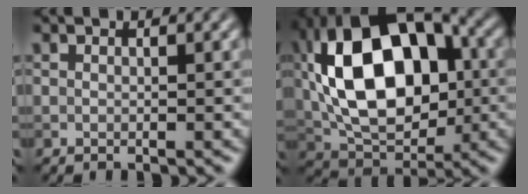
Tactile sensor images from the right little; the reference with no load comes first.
{"total": 14.3, "force": [1.2, 8.6, 11.3], "torque": [-0.208, 0.014, 0.017]}